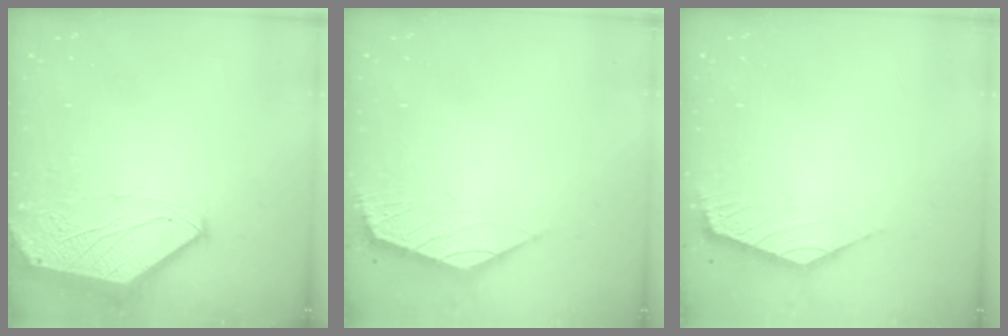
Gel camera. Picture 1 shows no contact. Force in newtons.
{"total": 2.3, "press": 2.2, "slide": 0.6}
{"total": 2.4, "press": 2.3, "slide": 0.6}